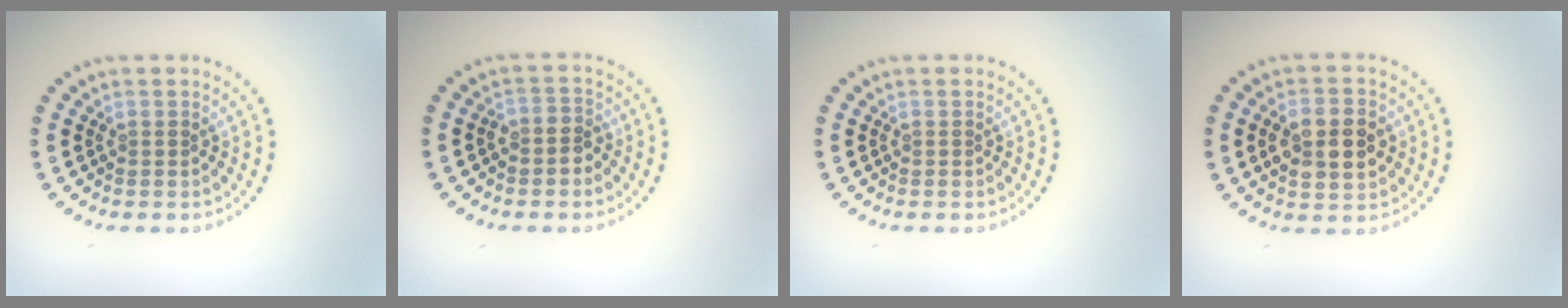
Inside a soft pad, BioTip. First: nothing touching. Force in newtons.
{"total": 2.0, "press": 1.7, "slide": 0.9}
{"total": 0.0}
{"total": 4.9, "press": 4.9, "slide": 0.2}